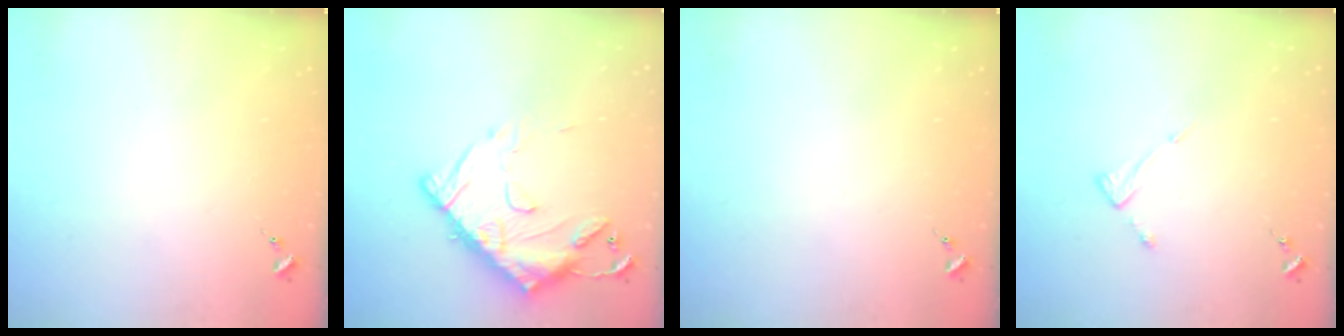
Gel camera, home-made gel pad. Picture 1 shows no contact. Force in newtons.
{"total": 16.8, "press": 16.7, "slide": 1.2}
{"total": 0.0}
{"total": 3.6, "press": 3.6, "slide": 0.4}